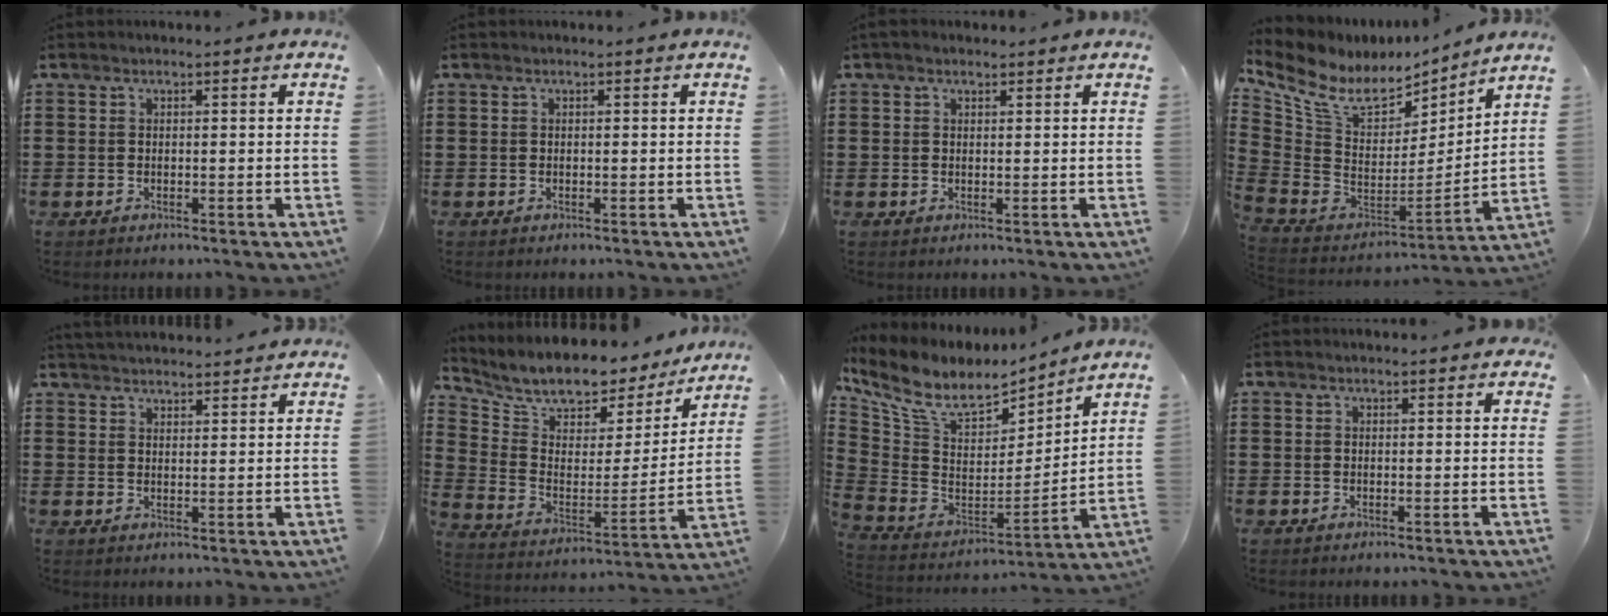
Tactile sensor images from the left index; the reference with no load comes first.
{"total": 0.0}
{"total": 1.2, "force": [0.8, 0.9, -0.1], "torque": [-0.001, 0.007, 0.015]}
{"total": 9.2, "force": [6.0, 5.1, 4.7], "torque": [-0.135, -0.044, 0.107]}
{"total": 2.7, "force": [2.7, 0.0, -0.2], "torque": [-0.005, -0.007, 0.050]}
{"total": 6.9, "force": [6.2, 2.7, 1.5], "torque": [-0.046, -0.060, 0.099]}
{"total": 9.3, "force": [6.9, 3.9, 4.9], "torque": [-0.132, -0.046, 0.122]}
{"total": 0.5, "force": [0.5, 0.3, -0.1], "torque": [0.001, 0.002, 0.010]}